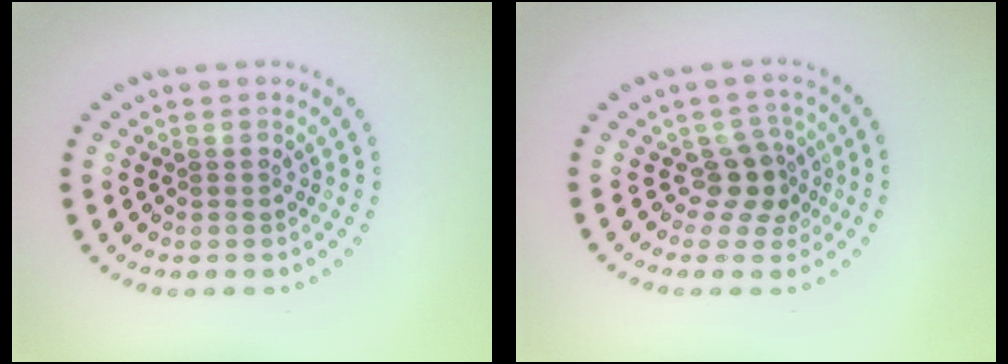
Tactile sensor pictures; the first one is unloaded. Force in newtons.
{"total": 2.6, "press": 1.9, "slide": 1.8}